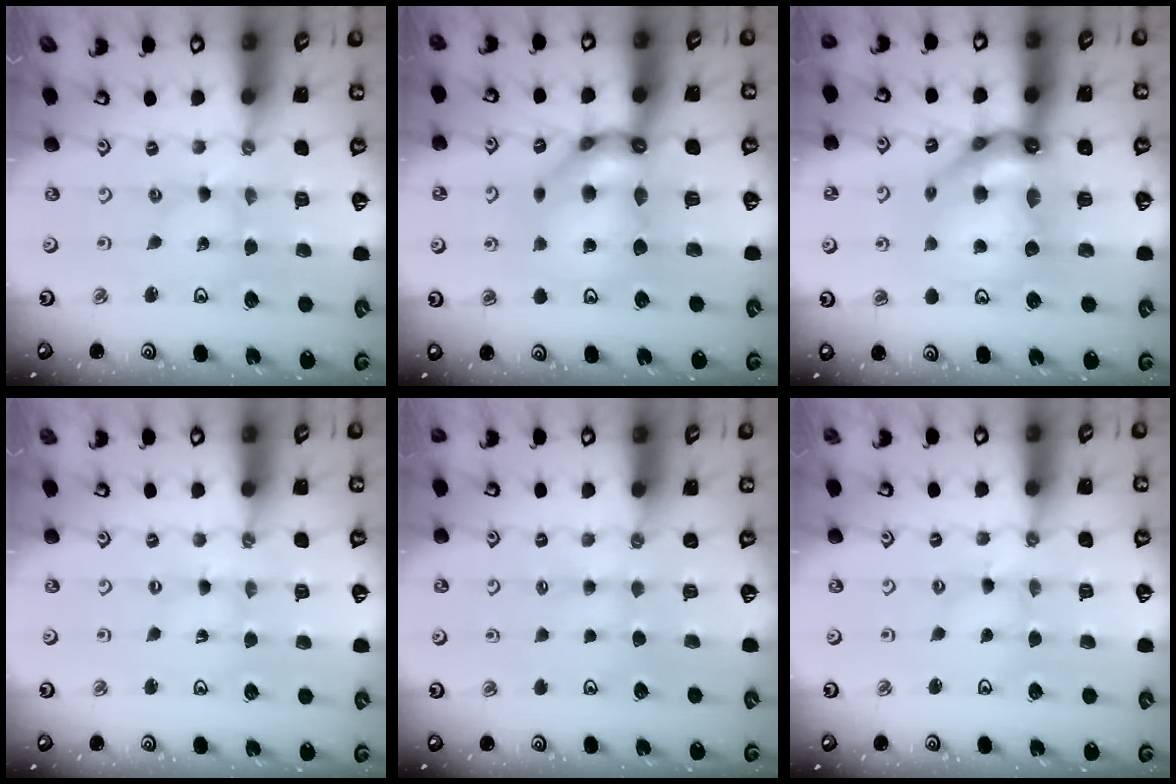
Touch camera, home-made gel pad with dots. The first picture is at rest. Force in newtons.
{"total": 11.9, "press": 11.9, "slide": 1.0}
{"total": 15.0, "press": 14.8, "slide": 1.9}
{"total": 0.0}
{"total": 2.0, "press": 2.0, "slide": 0.4}
{"total": 0.0}